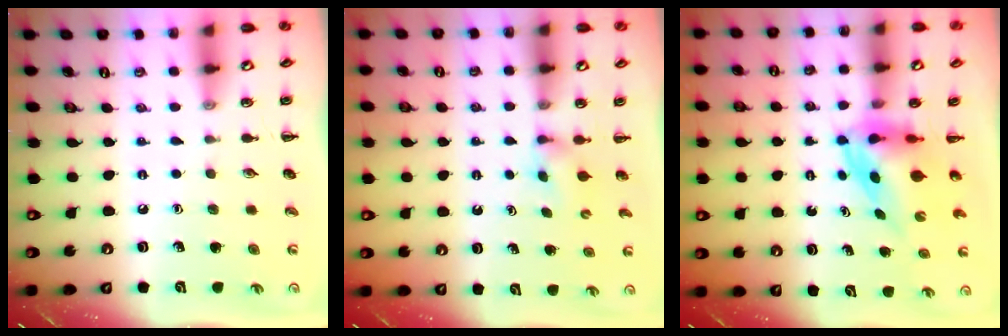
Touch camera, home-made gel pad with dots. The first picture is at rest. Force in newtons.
{"total": 2.3, "press": 2.1, "slide": 1.0}
{"total": 3.7, "press": 3.6, "slide": 1.0}